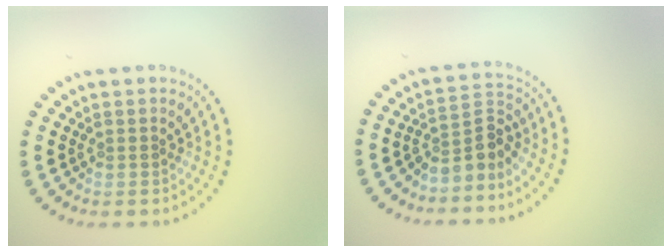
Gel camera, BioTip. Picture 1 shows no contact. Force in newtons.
{"total": 2.9, "press": 2.1, "slide": 2.0}